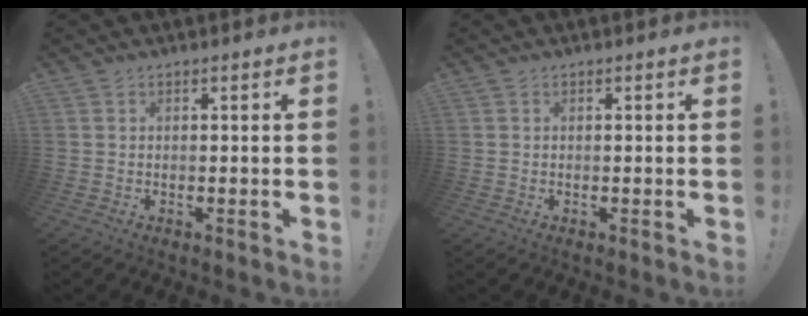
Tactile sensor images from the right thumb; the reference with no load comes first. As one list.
[{"total": 0.0}]